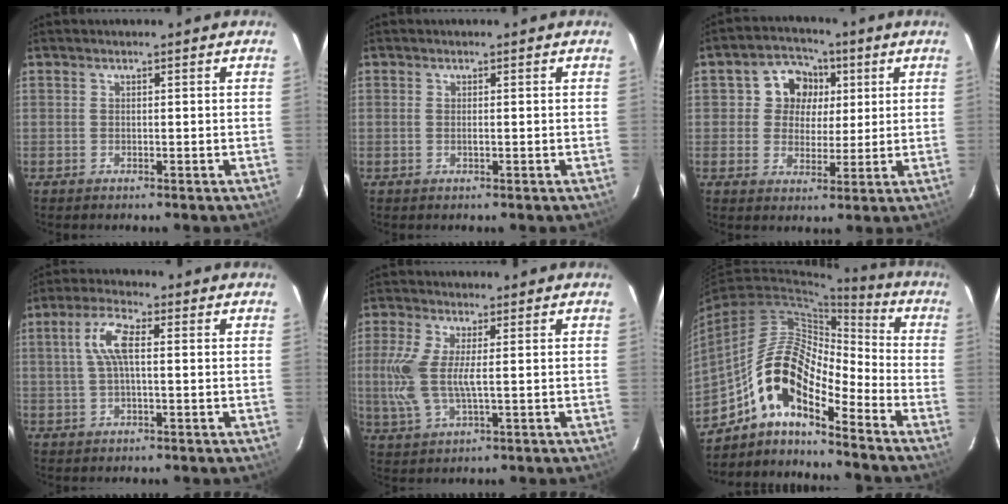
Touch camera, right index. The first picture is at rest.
{"total": 0.7, "force": [-0.2, 0.0, 0.7], "torque": [-0.014, 0.000, -0.003]}
{"total": 8.2, "force": [1.8, 7.4, 3.0], "torque": [-0.059, 0.020, 0.028]}
{"total": 6.1, "force": [0.7, 1.8, 5.8], "torque": [-0.118, 0.013, 0.015]}
{"total": 8.5, "force": [0.2, 2.7, 8.1], "torque": [-0.189, -0.002, 0.006]}
{"total": 13.7, "force": [-9.0, 4.4, 9.4], "torque": [-0.162, 0.020, -0.180]}